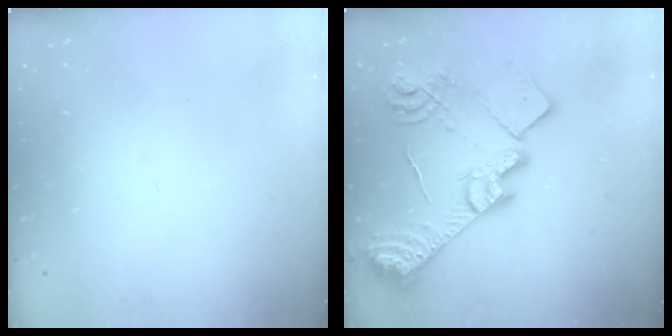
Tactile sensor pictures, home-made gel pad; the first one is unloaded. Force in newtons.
{"total": 26.5, "press": 26.4, "slide": 2.2}